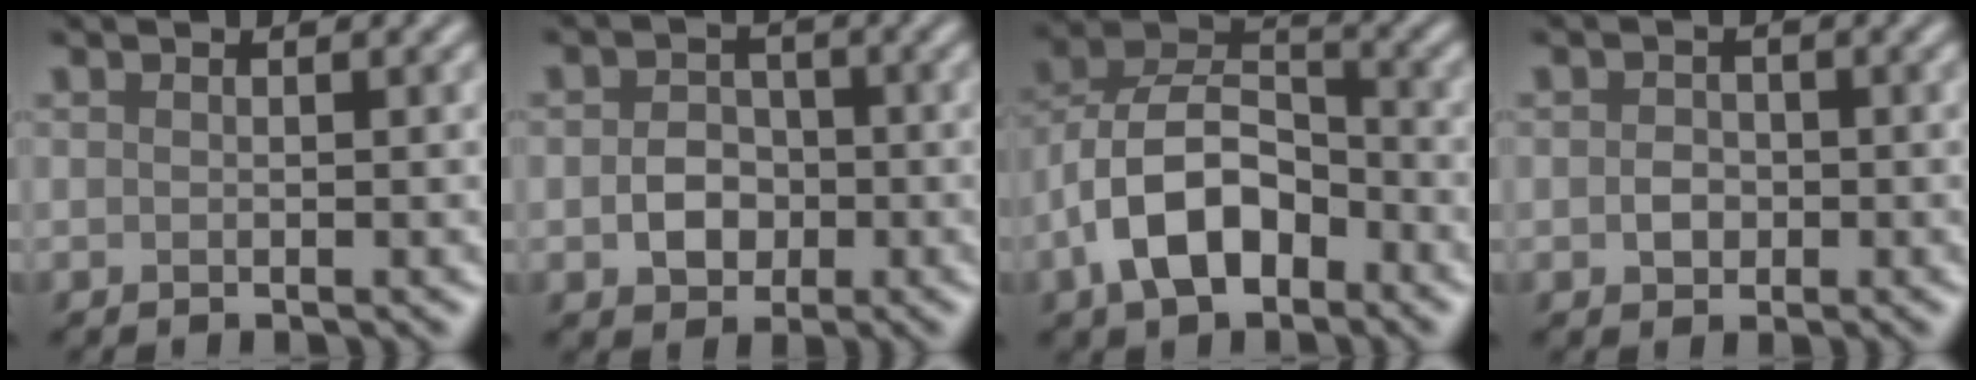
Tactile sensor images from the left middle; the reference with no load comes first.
{"total": 3.2, "force": [-0.6, 2.6, 1.7], "torque": [-0.027, -0.001, -0.015]}
{"total": 8.3, "force": [-3.5, 4.8, 5.9], "torque": [-0.112, 0.011, -0.071]}
{"total": 1.6, "force": [-0.3, 1.4, 0.8], "torque": [-0.013, -0.002, -0.008]}